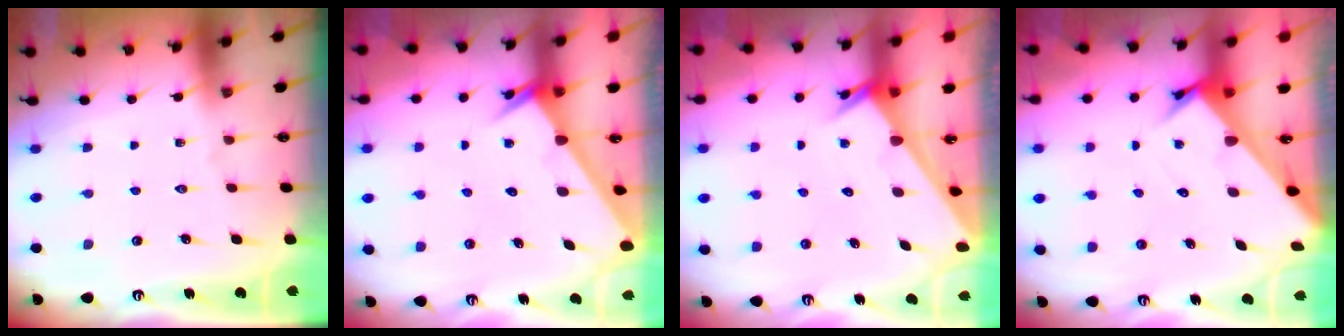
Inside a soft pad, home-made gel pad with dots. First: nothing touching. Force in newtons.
{"total": 2.2, "press": 2.2, "slide": 0.1}
{"total": 2.0, "press": 2.0, "slide": 0.1}
{"total": 3.0, "press": 3.0, "slide": 0.1}